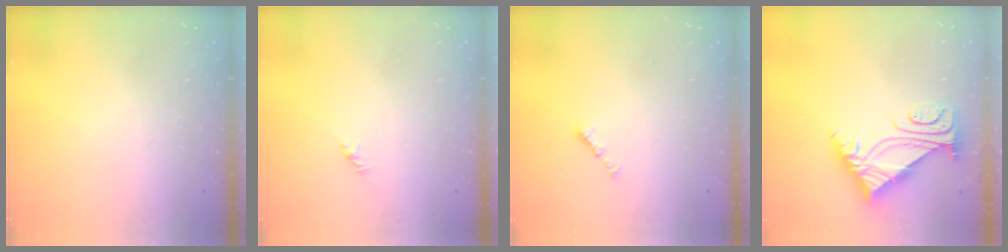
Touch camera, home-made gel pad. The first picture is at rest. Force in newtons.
{"total": 0.0}
{"total": 1.3, "press": 1.2, "slide": 0.5}
{"total": 6.8, "press": 6.8, "slide": 0.5}